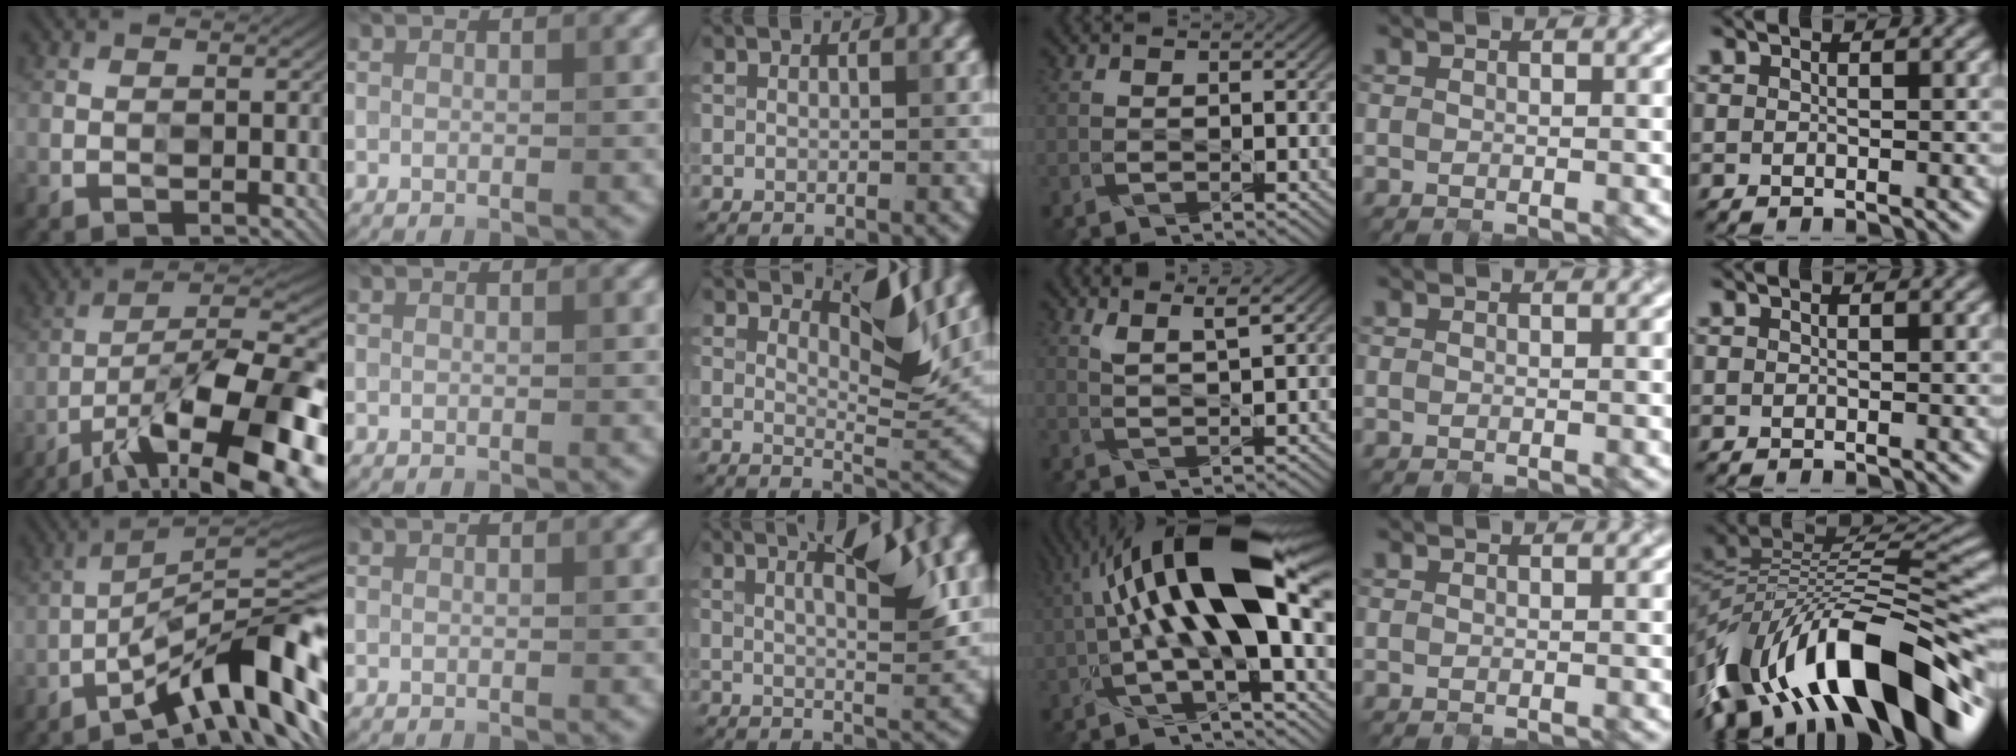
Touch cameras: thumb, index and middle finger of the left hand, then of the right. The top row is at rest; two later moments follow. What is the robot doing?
{"motion": "open", "object": "hinged tin"}